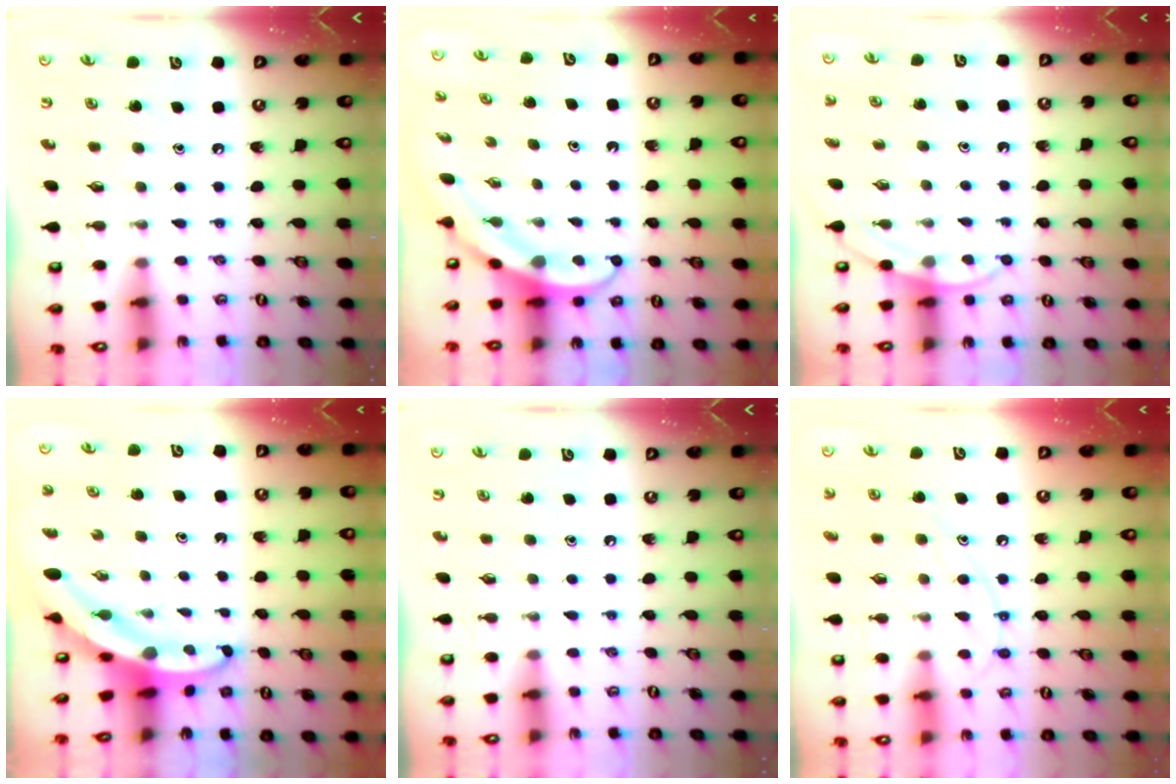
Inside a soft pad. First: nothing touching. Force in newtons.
{"total": 3.8, "press": 3.8, "slide": 0.3}
{"total": 4.6, "press": 4.6, "slide": 0.5}
{"total": 4.6, "press": 4.6, "slide": 0.4}
{"total": 0.0}
{"total": 9.6, "press": 9.5, "slide": 0.9}